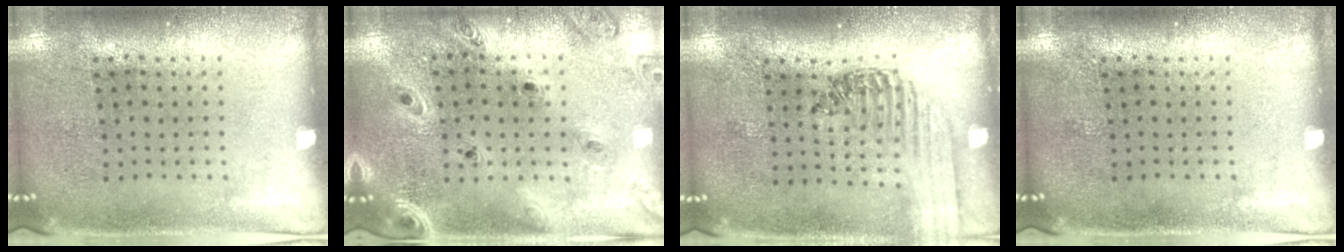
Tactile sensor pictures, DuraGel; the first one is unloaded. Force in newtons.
{"total": 1.3, "press": 1.3, "slide": 0.1}
{"total": 1.4, "press": 1.4, "slide": 0.4}
{"total": 0.0}